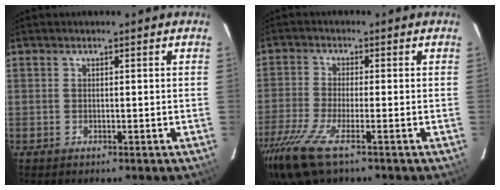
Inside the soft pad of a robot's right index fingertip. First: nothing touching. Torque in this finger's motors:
{"motor_torque": [1.21, -0.94, 0.50, 0.15]}